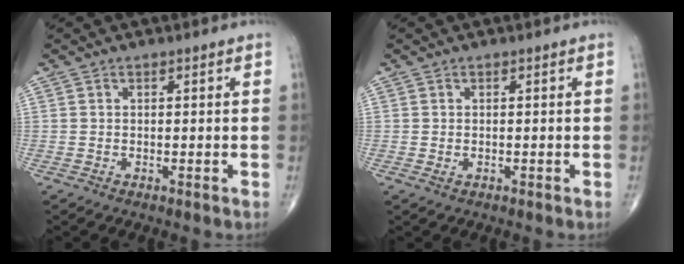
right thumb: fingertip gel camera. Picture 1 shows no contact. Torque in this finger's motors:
{"motor_torque": [-0.18, -0.12, -0.07, 0.20, -0.02]}